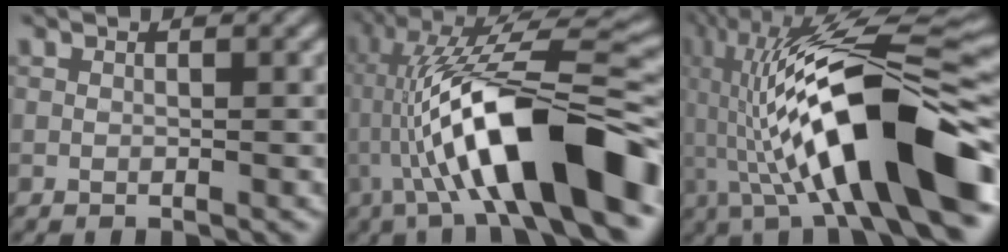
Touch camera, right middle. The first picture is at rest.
{"total": 13.8, "force": [-3.3, 2.6, 13.2], "torque": [-0.230, 0.040, -0.040]}
{"total": 15.2, "force": [-3.4, 3.9, 14.3], "torque": [-0.257, 0.045, -0.049]}